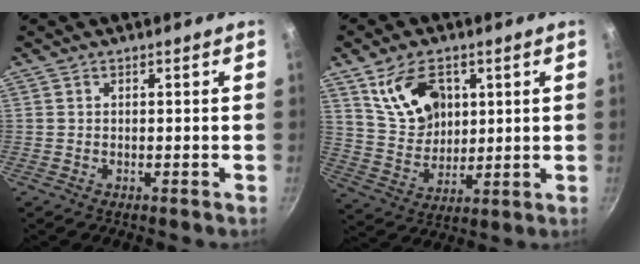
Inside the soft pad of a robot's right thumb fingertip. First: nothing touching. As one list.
[{"total": 12.3, "force": [5.0, 8.1, 7.7], "torque": [-0.108, -0.025, 0.106]}]